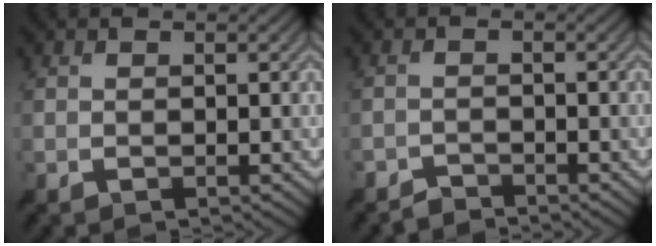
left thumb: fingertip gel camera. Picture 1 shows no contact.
{"total": 1.9, "force": [-1.9, 0.4, 0.0], "torque": [0.007, 0.001, -0.040]}